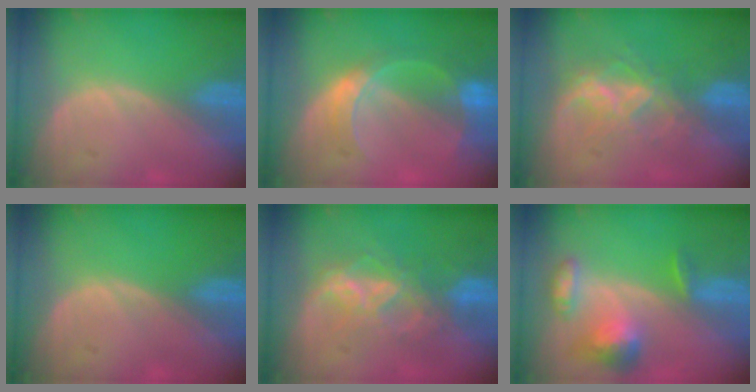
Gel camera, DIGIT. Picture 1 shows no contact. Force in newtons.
{"total": 6.7, "press": 5.9, "slide": 3.2}
{"total": 6.9, "press": 6.0, "slide": 3.5}
{"total": 0.0}
{"total": 6.9, "press": 6.7, "slide": 1.7}
{"total": 7.0, "press": 6.5, "slide": 2.6}